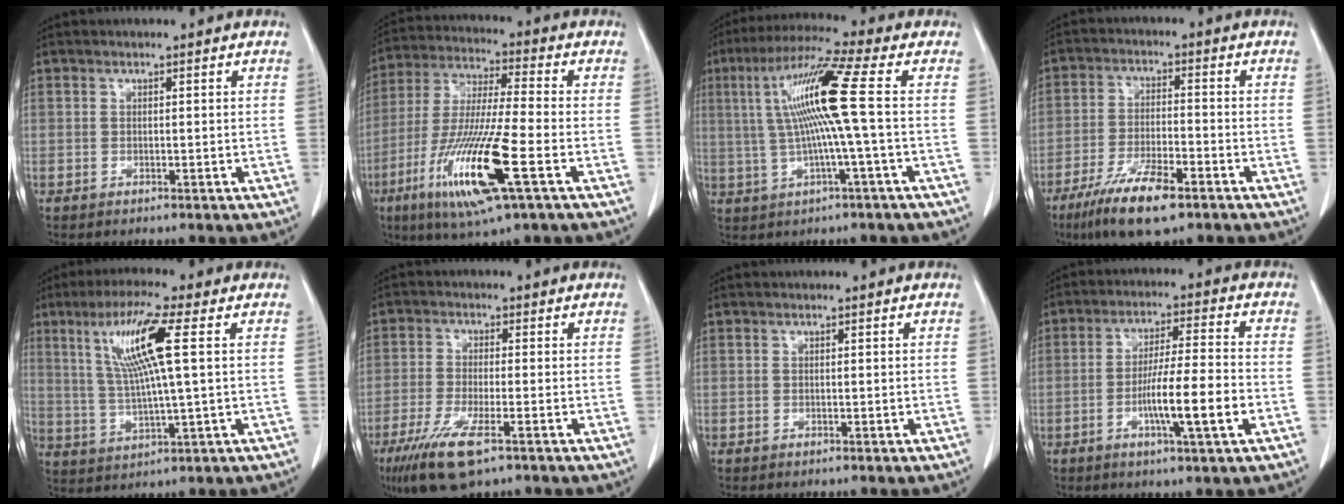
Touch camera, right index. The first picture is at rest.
{"total": 16.6, "force": [-6.4, 0.9, 15.2], "torque": [-0.312, -0.029, -0.119]}
{"total": 11.9, "force": [1.3, -1.3, 11.8], "torque": [-0.225, 0.017, 0.021]}
{"total": 10.0, "force": [-6.4, 2.3, 7.4], "torque": [-0.142, -0.017, -0.110]}
{"total": 10.6, "force": [3.3, -0.2, 10.1], "torque": [-0.199, 0.008, 0.064]}
{"total": 8.9, "force": [-5.2, 1.7, 7.1], "torque": [-0.142, -0.024, -0.090]}
{"total": 0.0}
{"total": 9.9, "force": [-3.0, 0.0, 9.4], "torque": [-0.165, -0.005, -0.056]}